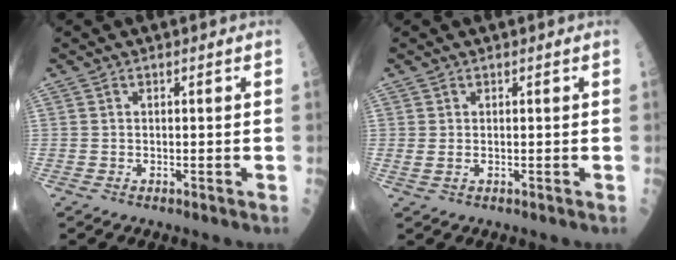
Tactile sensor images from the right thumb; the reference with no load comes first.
{"total": 1.1, "force": [0.2, 0.5, 0.9], "torque": [-0.026, 0.004, 0.009]}